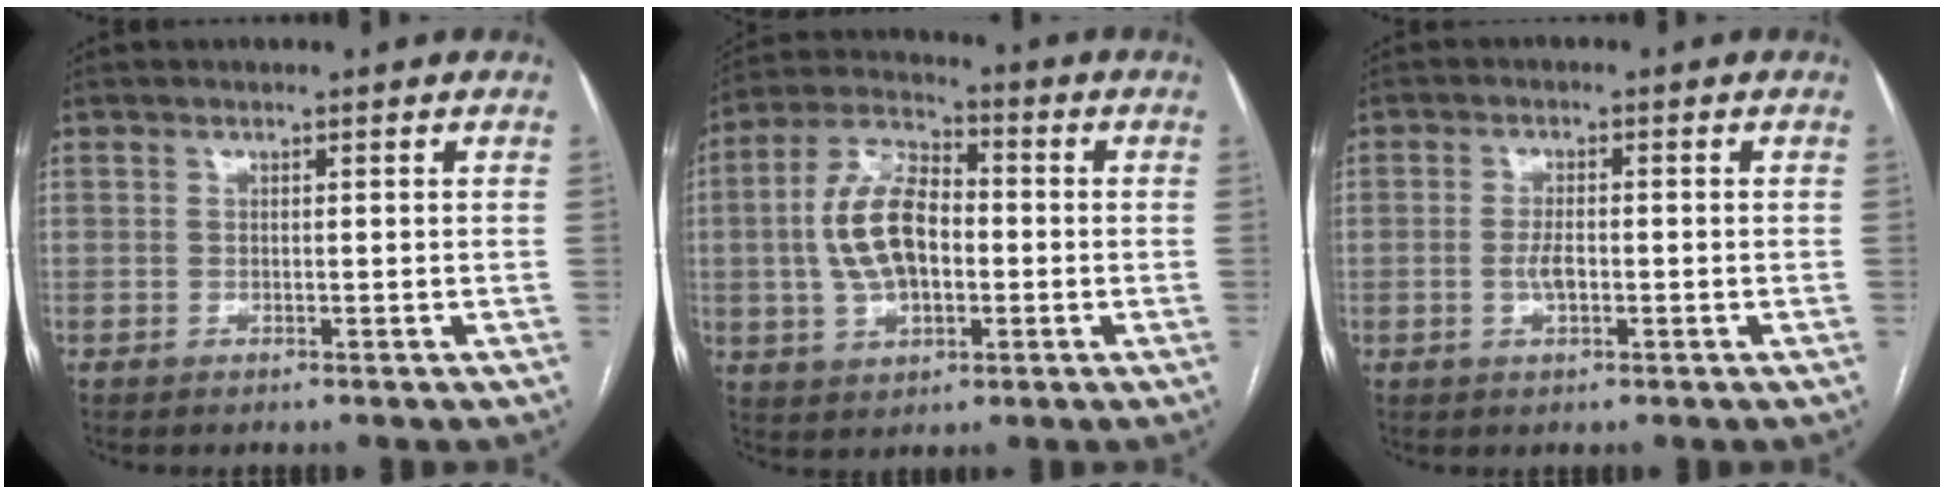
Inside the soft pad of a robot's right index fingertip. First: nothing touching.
{"total": 12.1, "force": [-0.6, 6.4, 10.3], "torque": [-0.219, 0.023, -0.008]}
{"total": 2.9, "force": [-0.7, 0.9, 2.7], "torque": [-0.059, 0.000, -0.012]}